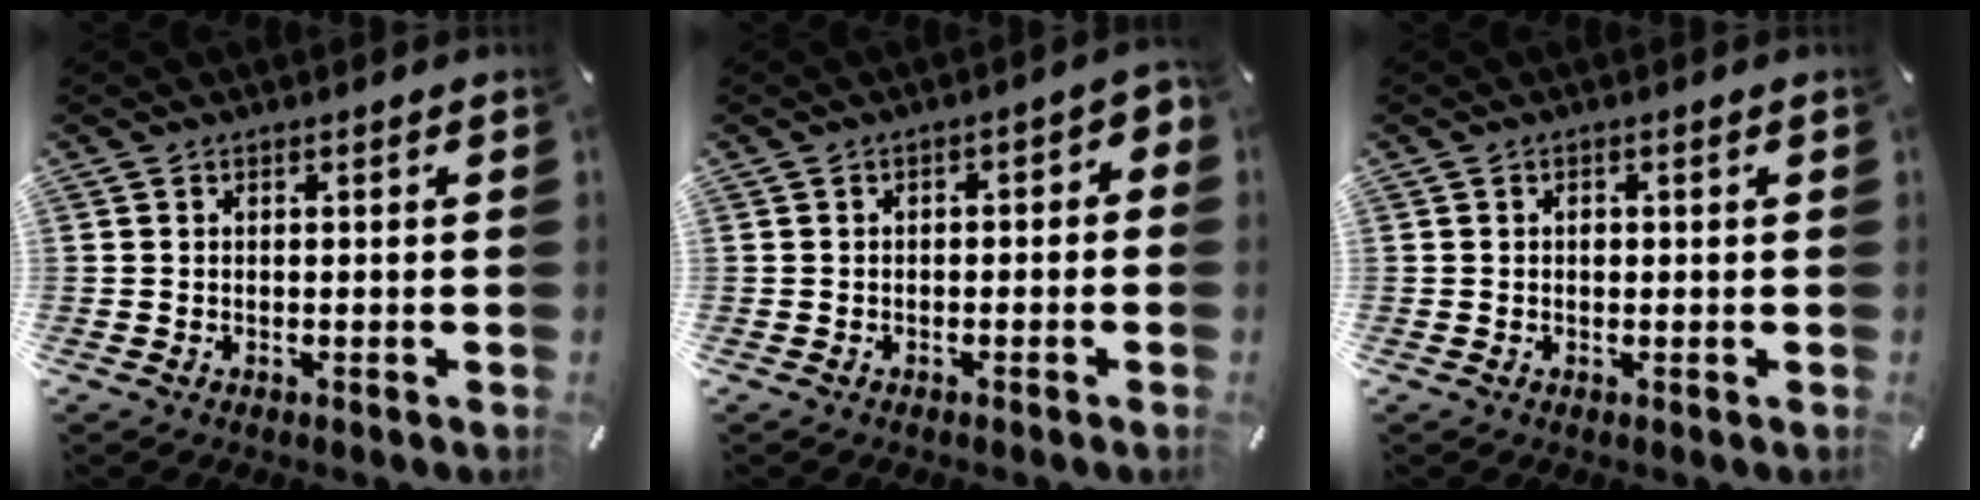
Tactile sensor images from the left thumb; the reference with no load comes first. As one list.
[{"total": 3.0, "force": [-1.8, 1.4, 2.0], "torque": [-0.033, 0.015, -0.034]}, {"total": 1.1, "force": [0.0, 0.7, 0.8], "torque": [-0.018, 0.002, -0.002]}]